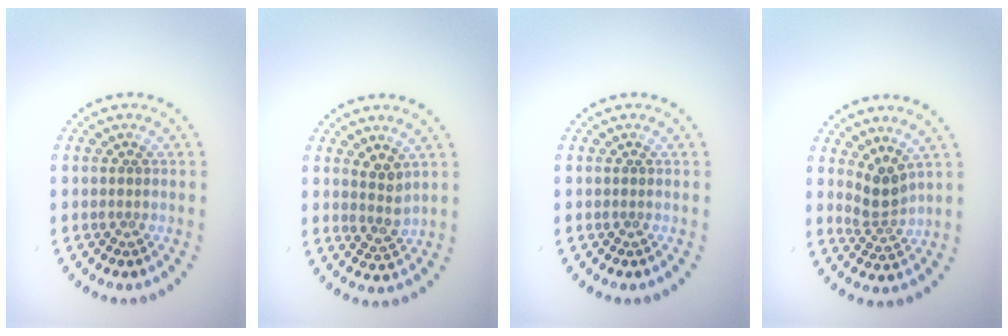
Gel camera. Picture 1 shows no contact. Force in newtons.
{"total": 2.1, "press": 1.7, "slide": 1.1}
{"total": 0.0}
{"total": 2.5, "press": 1.9, "slide": 1.7}